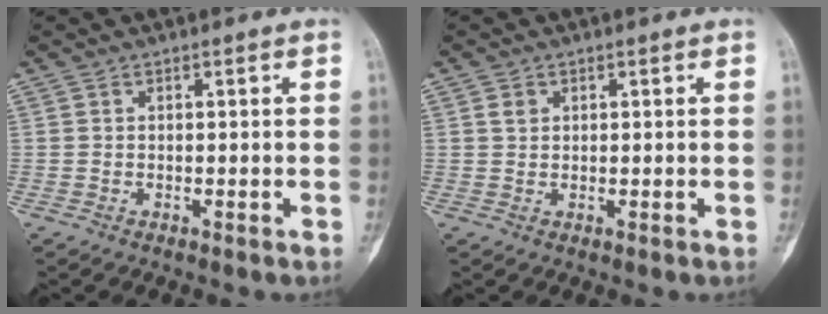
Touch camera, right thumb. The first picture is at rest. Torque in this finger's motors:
{"motor_torque": [-0.34, 0.26, -0.04, 0.09, 0.00]}